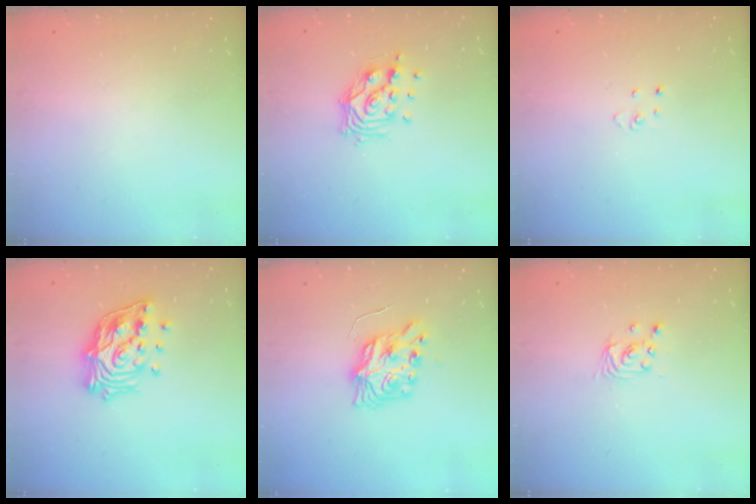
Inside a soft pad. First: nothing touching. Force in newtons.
{"total": 10.1, "press": 10.0, "slide": 1.1}
{"total": 2.9, "press": 2.9, "slide": 0.2}
{"total": 16.8, "press": 16.6, "slide": 2.6}
{"total": 8.6, "press": 8.6, "slide": 1.0}
{"total": 2.8, "press": 2.8, "slide": 0.1}